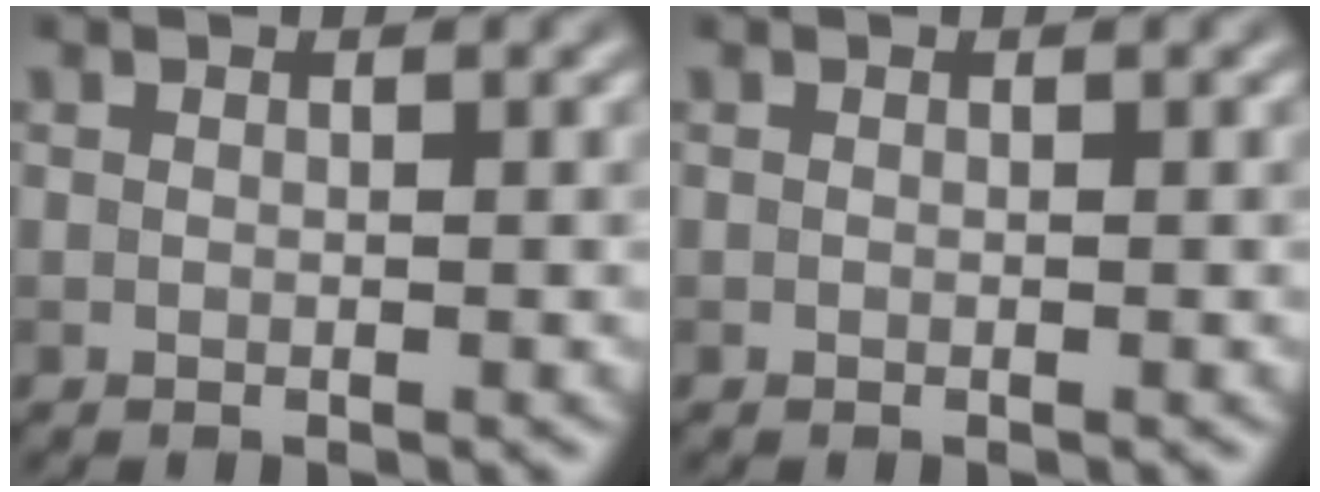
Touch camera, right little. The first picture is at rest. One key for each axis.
{"total": 0.0}